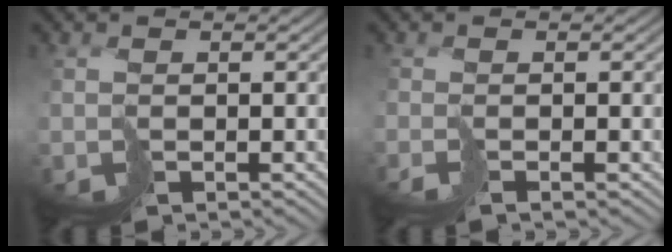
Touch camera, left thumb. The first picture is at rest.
{"total": 1.5, "force": [-0.9, -1.0, -0.7], "torque": [0.022, 0.002, -0.015]}